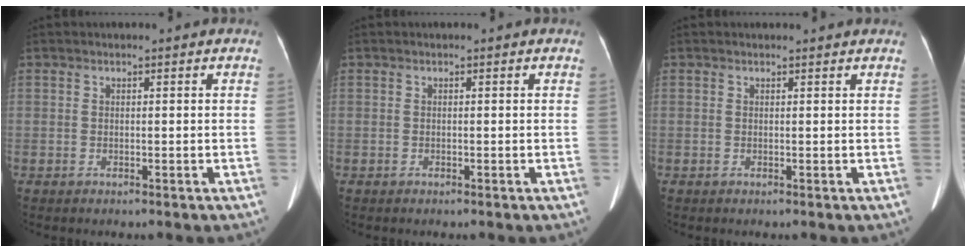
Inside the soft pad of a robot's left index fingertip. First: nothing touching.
{"total": 0.0}
{"total": 1.4, "force": [1.4, 0.5, 0.1], "torque": [-0.012, 0.014, 0.012]}